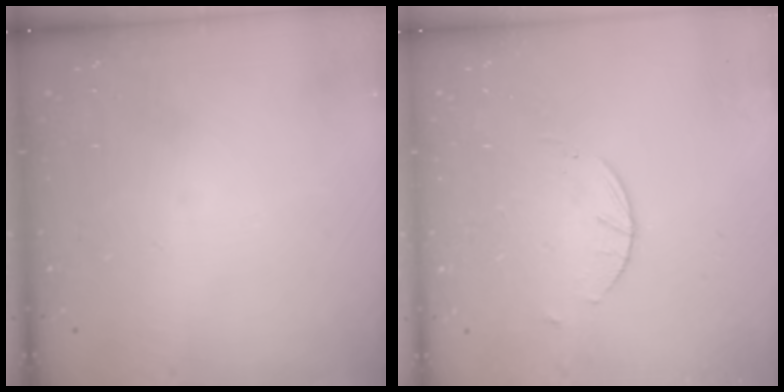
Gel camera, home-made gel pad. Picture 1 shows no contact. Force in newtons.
{"total": 2.6, "press": 2.6, "slide": 0.4}